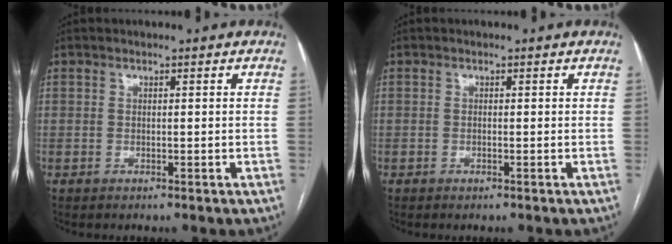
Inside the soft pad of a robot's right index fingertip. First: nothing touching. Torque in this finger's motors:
{"motor_torque": [0.15, -0.06, 0.05, 0.01]}